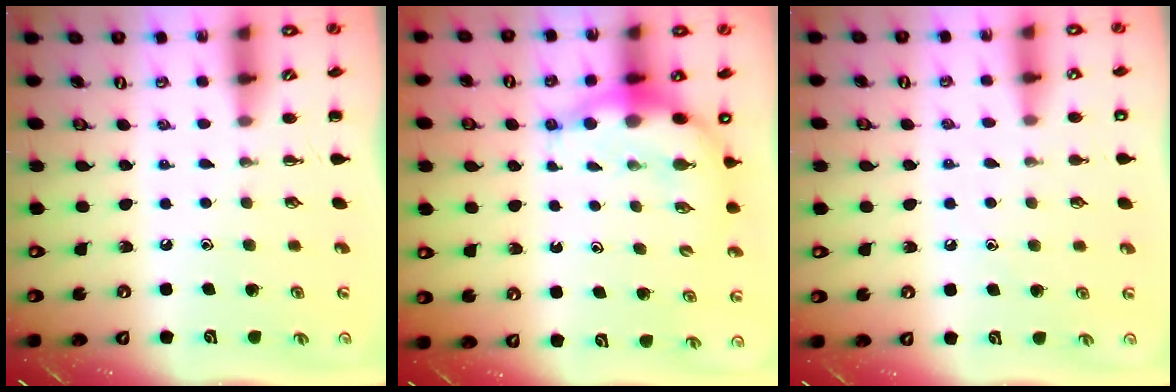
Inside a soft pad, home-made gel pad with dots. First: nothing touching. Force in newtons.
{"total": 8.7, "press": 8.5, "slide": 1.9}
{"total": 7.3, "press": 7.0, "slide": 2.3}